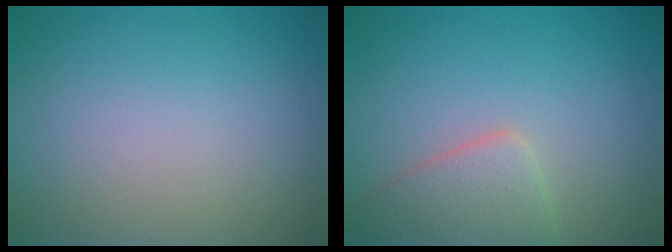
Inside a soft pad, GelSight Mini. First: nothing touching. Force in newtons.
{"total": 2.5, "press": 2.5, "slide": 0.2}